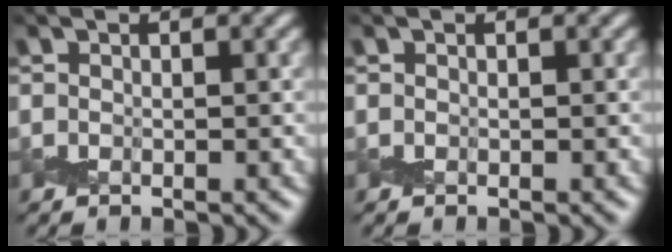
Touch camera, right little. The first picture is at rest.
{"total": 0.0}